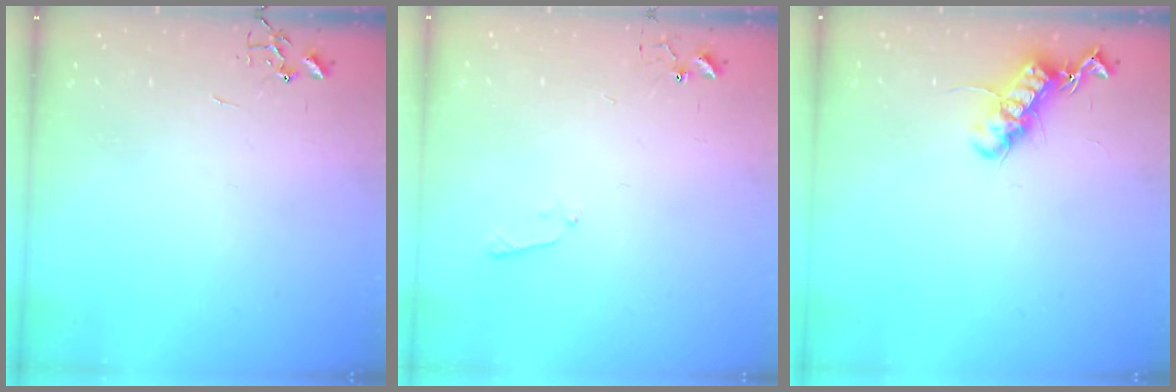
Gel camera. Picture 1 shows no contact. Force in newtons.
{"total": 4.4, "press": 4.4, "slide": 0.5}
{"total": 13.0, "press": 13.0, "slide": 0.3}